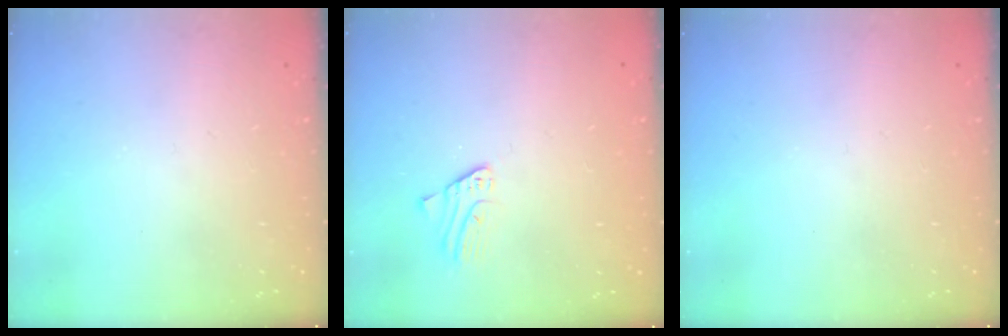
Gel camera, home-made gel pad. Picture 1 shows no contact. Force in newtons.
{"total": 2.4, "press": 2.4, "slide": 0.2}
{"total": 0.0}